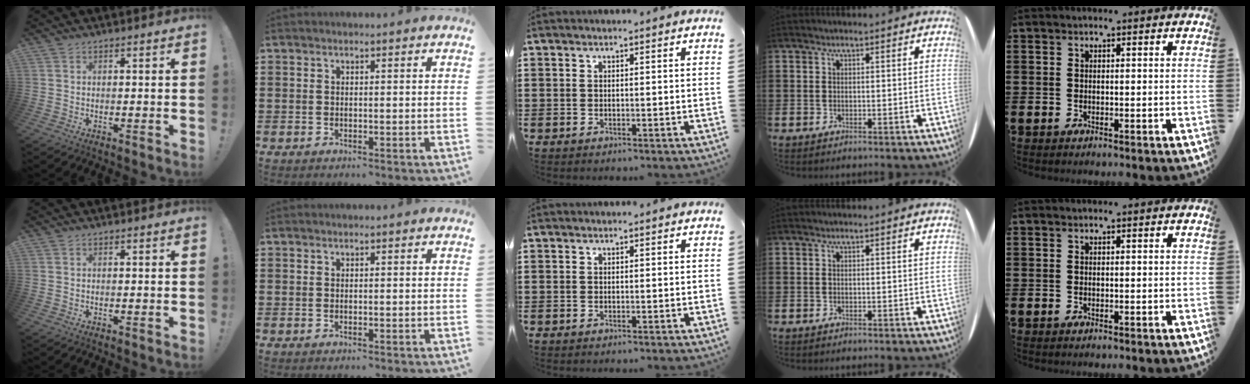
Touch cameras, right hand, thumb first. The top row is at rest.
{}